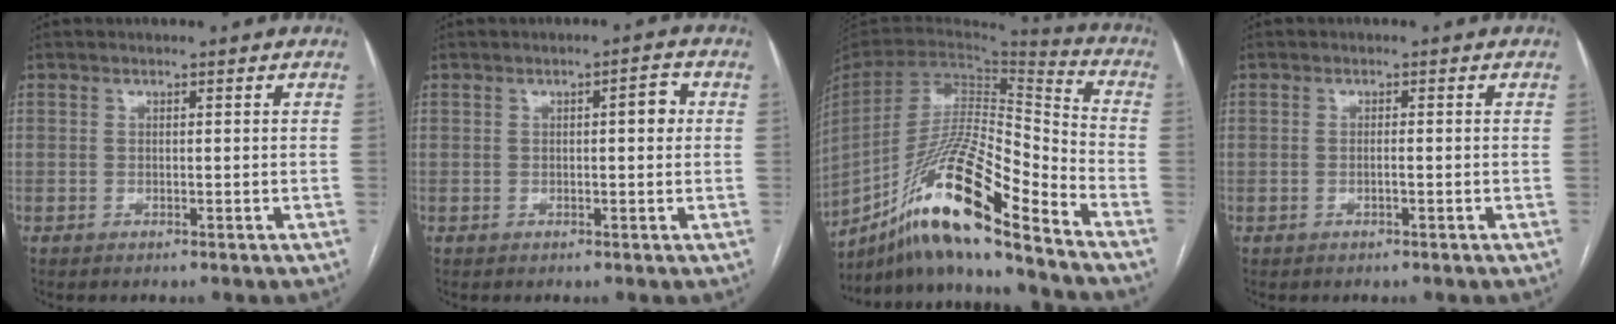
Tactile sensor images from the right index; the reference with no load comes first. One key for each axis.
{"total": 2.6, "fx": 0.5, "fy": 0.8, "fz": 2.5, "tx": -0.030, "ty": 0.007, "tz": 0.005}
{"total": 20.3, "fx": -14.0, "fy": 1.4, "fz": 14.6, "tx": -0.299, "ty": -0.011, "tz": -0.258}
{"total": 0.8, "fx": -0.2, "fy": 0.0, "fz": 0.8, "tx": -0.016, "ty": 0.000, "tz": -0.003}